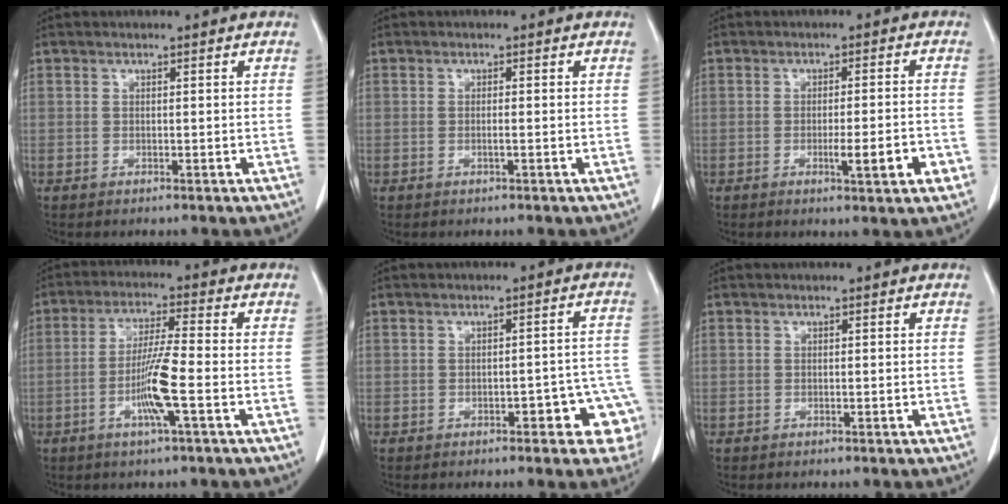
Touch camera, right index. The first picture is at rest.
{"total": 0.8, "force": [-0.2, -0.1, 0.8], "torque": [-0.016, 0.000, -0.004]}
{"total": 5.9, "force": [-2.1, 0.5, 5.5], "torque": [-0.078, -0.005, -0.027]}
{"total": 8.1, "force": [-2.5, -0.4, 7.7], "torque": [-0.149, -0.007, -0.050]}
{"total": 7.3, "force": [-2.8, 2.6, 6.2], "torque": [-0.050, 0.020, -0.032]}
{"total": 0.0}